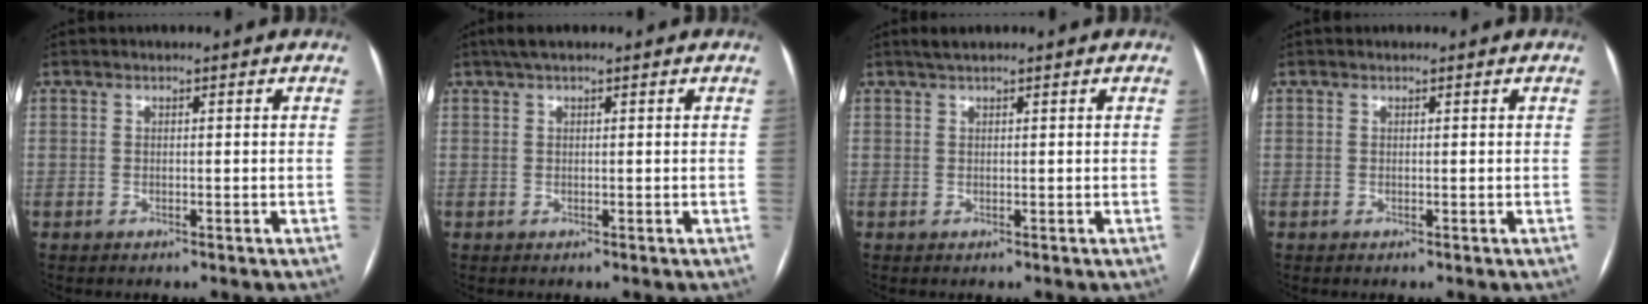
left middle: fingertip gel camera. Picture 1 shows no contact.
{"total": 2.9, "force": [2.0, 0.6, 2.0], "torque": [-0.037, 0.027, 0.035]}
{"total": 1.6, "force": [1.3, 0.2, 0.9], "torque": [-0.019, 0.013, 0.025]}
{"total": 0.0}